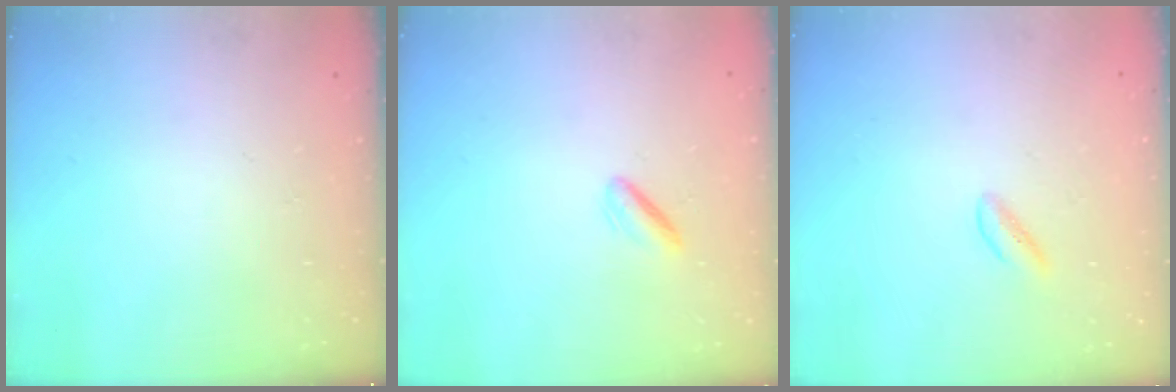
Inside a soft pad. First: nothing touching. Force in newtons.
{"total": 1.2, "press": 0.8, "slide": 0.8}
{"total": 0.0}